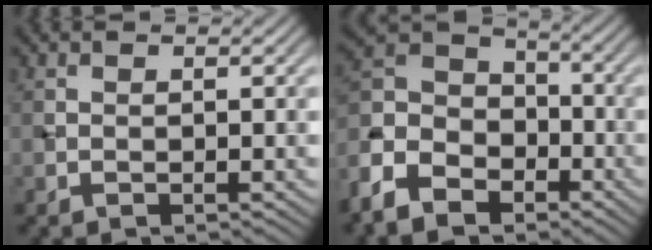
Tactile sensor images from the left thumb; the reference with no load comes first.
{"total": 12.2, "force": [-7.4, 7.5, 6.1], "torque": [-0.176, -0.029, -0.154]}